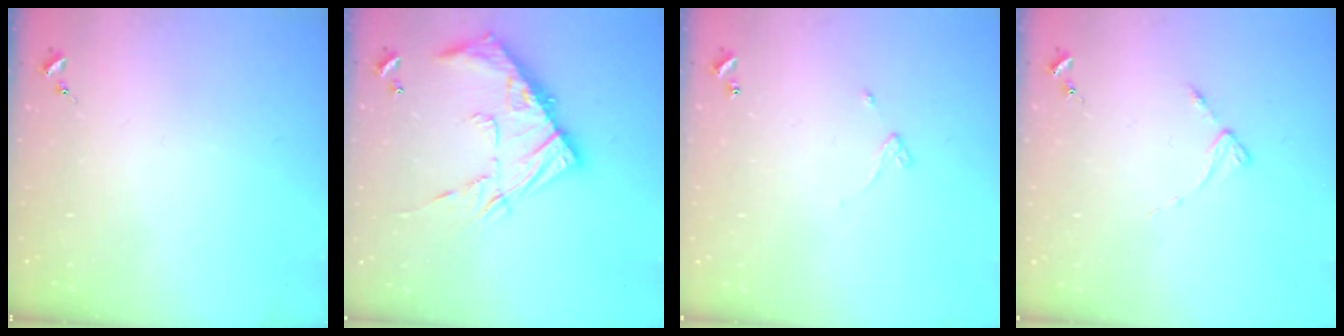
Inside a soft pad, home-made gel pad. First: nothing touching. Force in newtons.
{"total": 17.3, "press": 17.3, "slide": 1.4}
{"total": 3.2, "press": 3.2, "slide": 0.4}
{"total": 2.5, "press": 2.5, "slide": 0.3}